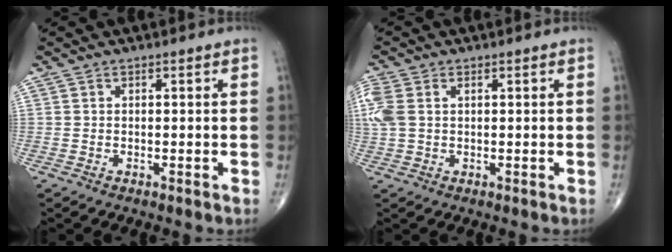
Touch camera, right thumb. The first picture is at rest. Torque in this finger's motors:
{"motor_torque": [-0.08, -0.03, 0.61, 0.21, 0.10]}